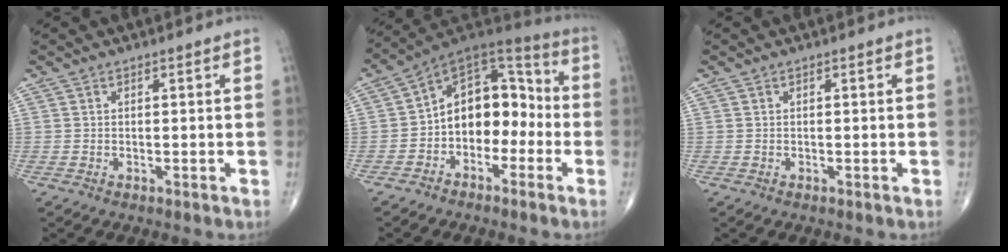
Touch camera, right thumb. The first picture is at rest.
{"total": 13.6, "force": [-2.6, 9.5, 9.3], "torque": [-0.094, 0.061, -0.060]}
{"total": 0.0}